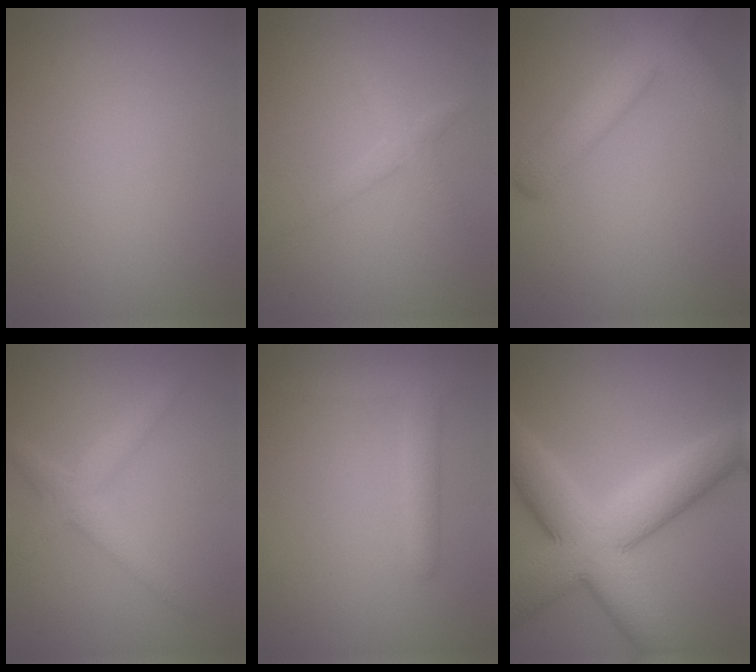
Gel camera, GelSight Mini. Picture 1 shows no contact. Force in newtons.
{"total": 1.5, "press": 1.5, "slide": 0.1}
{"total": 5.4, "press": 5.3, "slide": 0.3}
{"total": 3.0, "press": 3.0, "slide": 0.1}
{"total": 2.9, "press": 2.9, "slide": 0.2}
{"total": 11.0, "press": 11.0, "slide": 0.4}